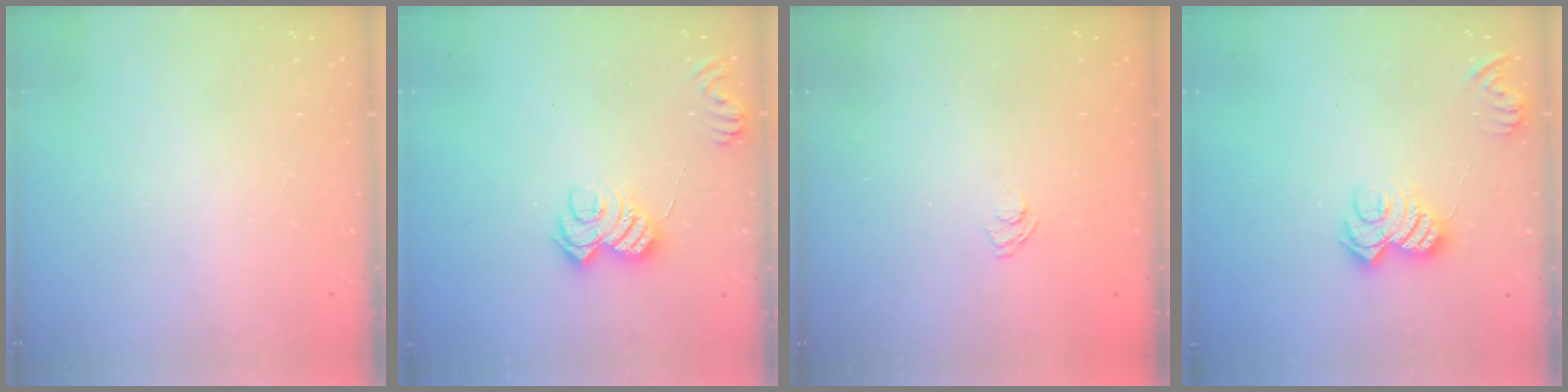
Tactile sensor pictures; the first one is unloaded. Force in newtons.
{"total": 9.6, "press": 9.6, "slide": 0.4}
{"total": 2.3, "press": 2.0, "slide": 1.2}
{"total": 10.4, "press": 10.4, "slide": 0.3}